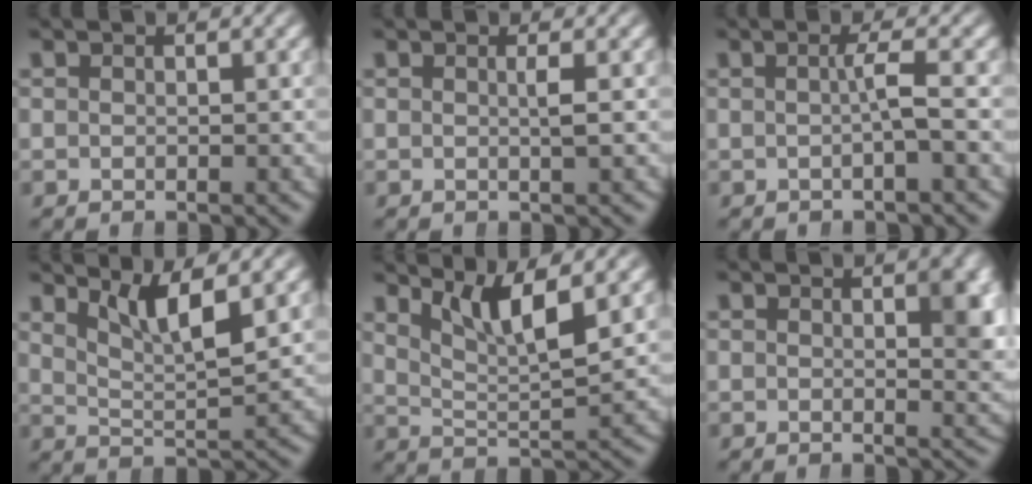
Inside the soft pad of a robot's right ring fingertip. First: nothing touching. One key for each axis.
{"total": 0.9, "fx": 0.1, "fy": -0.4, "fz": 0.8, "tx": -0.021, "ty": -0.004, "tz": 0.001}
{"total": 1.6, "fx": -0.6, "fy": -0.7, "fz": 1.3, "tx": -0.025, "ty": 0.001, "tz": -0.010}
{"total": 4.1, "fx": 2.7, "fy": 0.8, "fz": 3.0, "tx": -0.060, "ty": -0.014, "tz": 0.051}
{"total": 4.7, "fx": 3.0, "fy": 1.1, "fz": 3.4, "tx": -0.067, "ty": -0.013, "tz": 0.055}
{"total": 3.0, "fx": 0.7, "fy": 0.9, "fz": 2.8, "tx": -0.030, "ty": -0.010, "tz": 0.011}